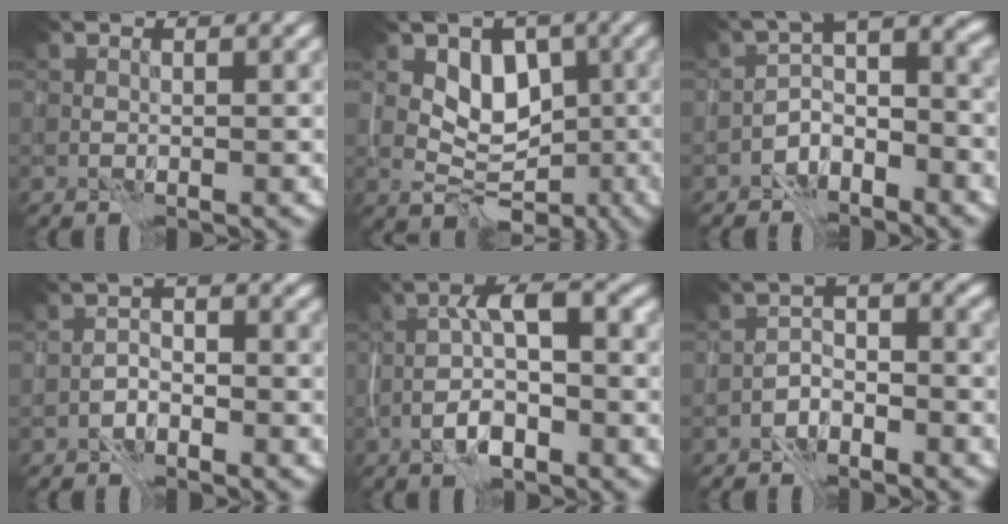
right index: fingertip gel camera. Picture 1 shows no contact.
{"total": 5.0, "force": [0.4, 4.0, 3.0], "torque": [-0.029, 0.002, 0.009]}
{"total": 4.2, "force": [-2.7, 2.0, 2.6], "torque": [-0.041, 0.011, -0.060]}
{"total": 1.5, "force": [-1.2, 0.6, 0.6], "torque": [-0.013, 0.008, -0.028]}
{"total": 4.3, "force": [-1.1, 1.5, 3.9], "torque": [-0.074, 0.013, -0.025]}
{"total": 2.7, "force": [-2.0, 1.2, 1.3], "torque": [-0.022, 0.009, -0.044]}